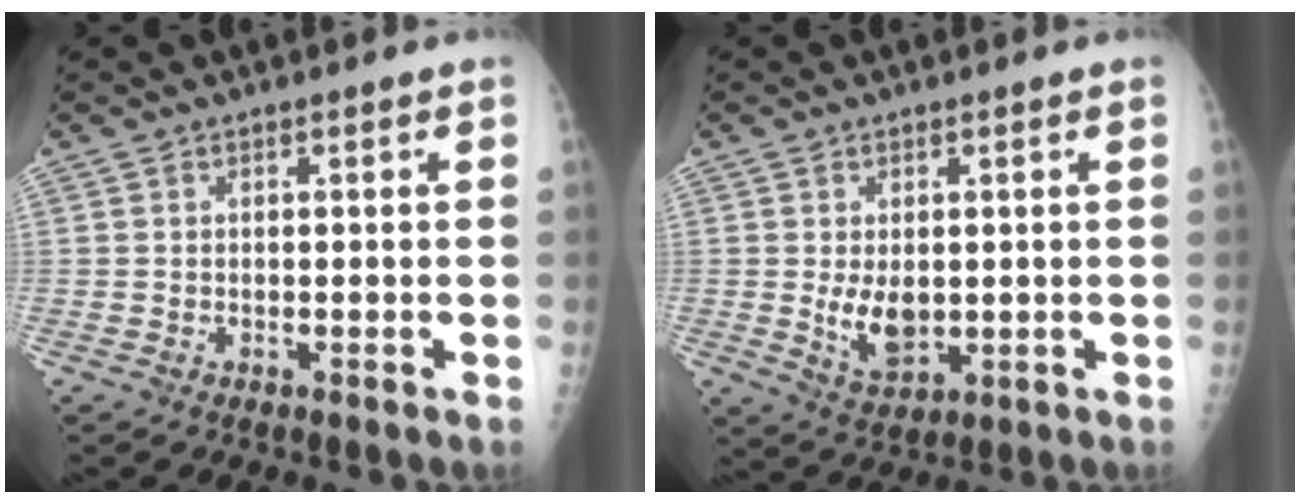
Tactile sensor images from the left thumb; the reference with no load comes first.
{"total": 6.1, "force": [0.1, 3.5, 5.0], "torque": [-0.074, -0.014, 0.016]}